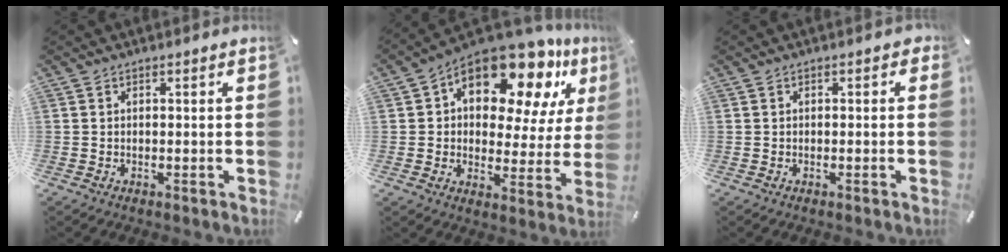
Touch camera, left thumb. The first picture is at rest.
{"total": 16.7, "force": [10.4, 8.6, 9.8], "torque": [-0.157, -0.078, 0.180]}
{"total": 0.9, "force": [-0.4, 0.7, 0.3], "torque": [-0.004, 0.003, -0.009]}